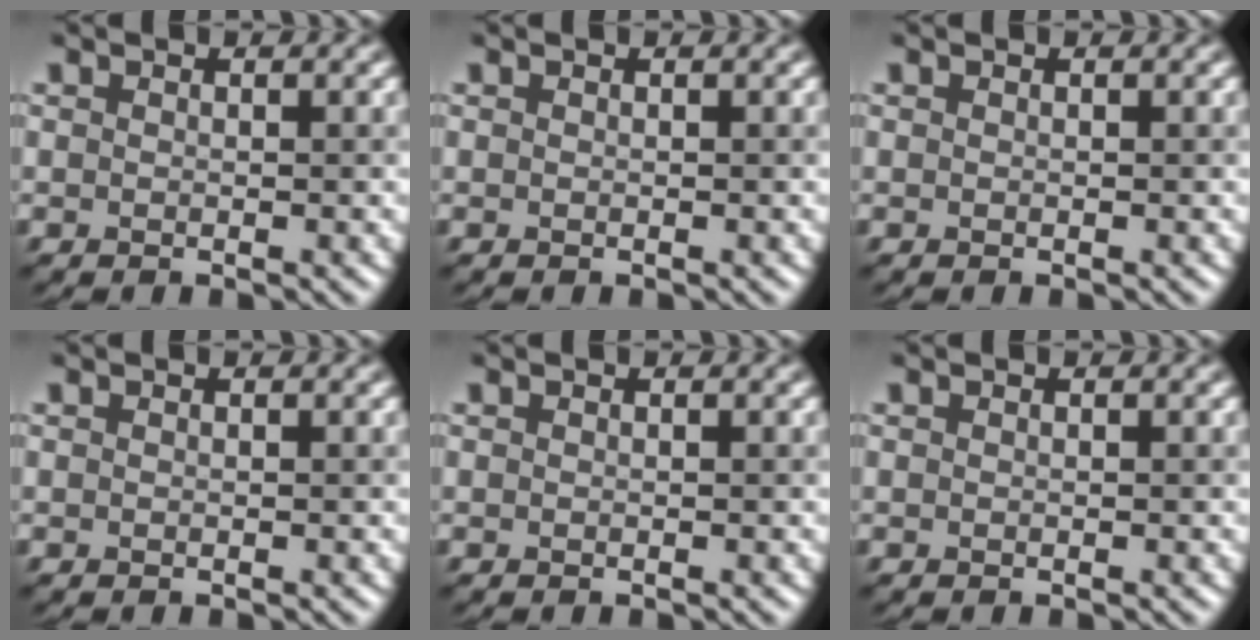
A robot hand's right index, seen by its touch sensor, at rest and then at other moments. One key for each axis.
{"total": 0.0}
{"total": 0.0}
{"total": 0.0}
{"total": 0.0}
{"total": 0.0}